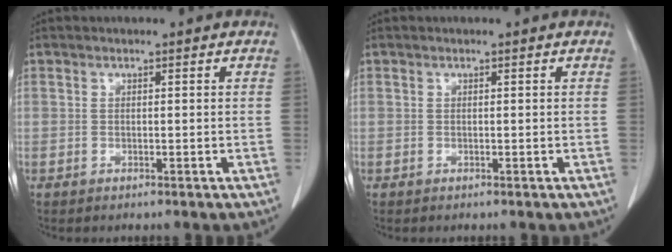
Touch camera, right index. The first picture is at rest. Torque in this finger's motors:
{"motor_torque": [0.00, 0.00, 0.00, 0.00]}